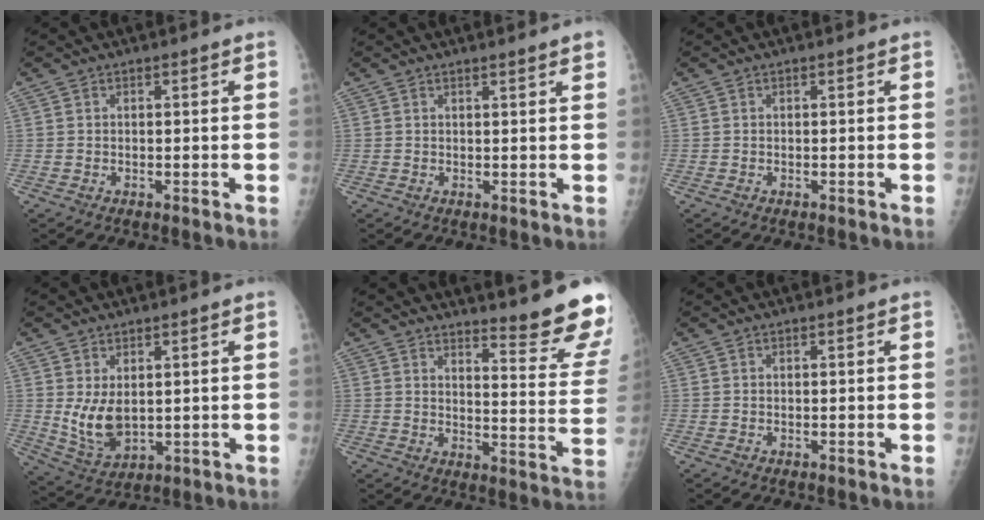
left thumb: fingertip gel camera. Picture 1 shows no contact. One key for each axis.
{"total": 1.9, "fx": 1.5, "fy": -0.1, "fz": 1.2, "tx": -0.011, "ty": -0.003, "tz": 0.021}
{"total": 0.0}
{"total": 7.2, "fx": 1.2, "fy": 4.3, "fz": 5.7, "tx": -0.097, "ty": -0.020, "tz": 0.041}
{"total": 14.7, "fx": 13.0, "fy": 0.7, "fz": 6.9, "tx": -0.070, "ty": -0.149, "tz": 0.158}
{"total": 0.0}